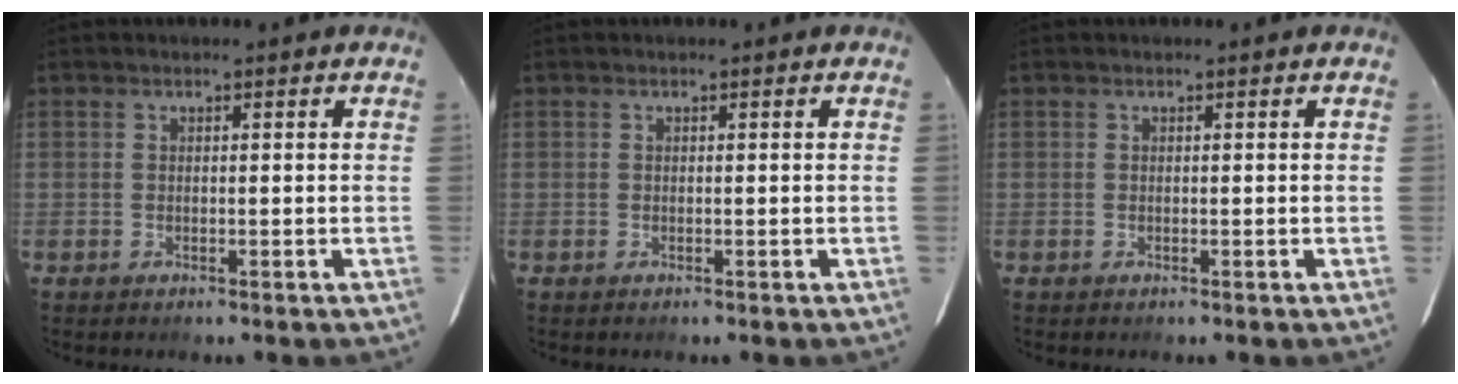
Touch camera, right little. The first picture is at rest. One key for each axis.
{"total": 0.0}
{"total": 0.0}